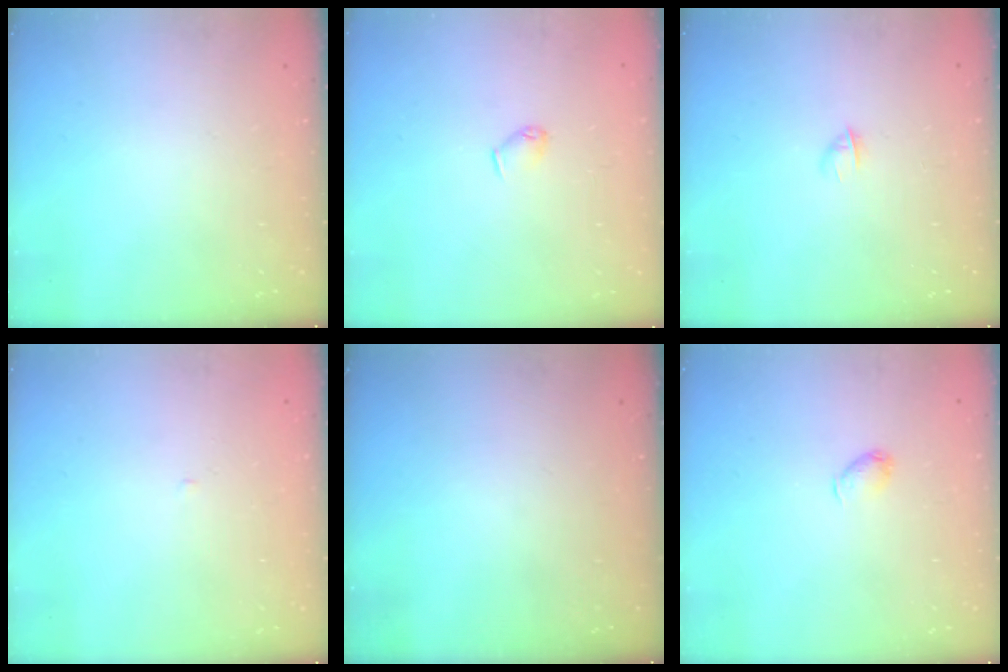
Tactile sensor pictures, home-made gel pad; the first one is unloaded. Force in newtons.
{"total": 4.0, "press": 3.9, "slide": 0.8}
{"total": 2.8, "press": 2.7, "slide": 0.8}
{"total": 1.7, "press": 1.7, "slide": 0.3}
{"total": 0.0}
{"total": 3.4, "press": 3.3, "slide": 0.7}